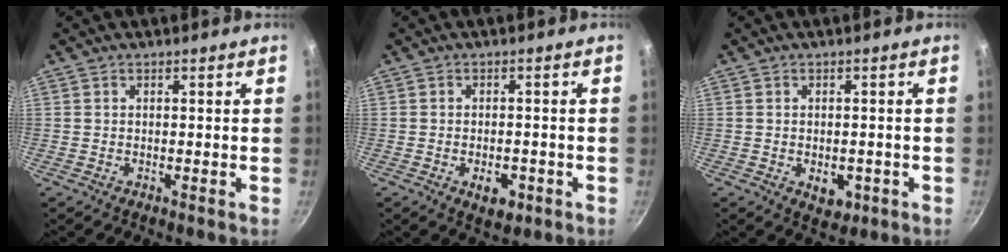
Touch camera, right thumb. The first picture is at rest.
{"total": 4.7, "force": [-1.9, 2.6, 3.3], "torque": [-0.035, 0.010, -0.020]}
{"total": 4.4, "force": [-1.4, 2.9, 3.1], "torque": [-0.030, 0.003, -0.011]}